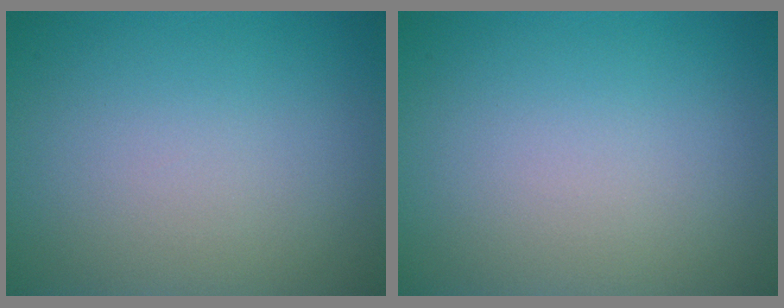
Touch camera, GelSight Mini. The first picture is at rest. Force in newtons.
{"total": 0.0}